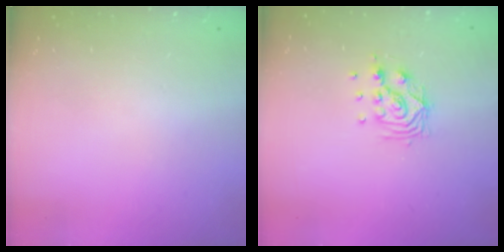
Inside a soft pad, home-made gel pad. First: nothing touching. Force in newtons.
{"total": 9.2, "press": 9.2, "slide": 0.5}